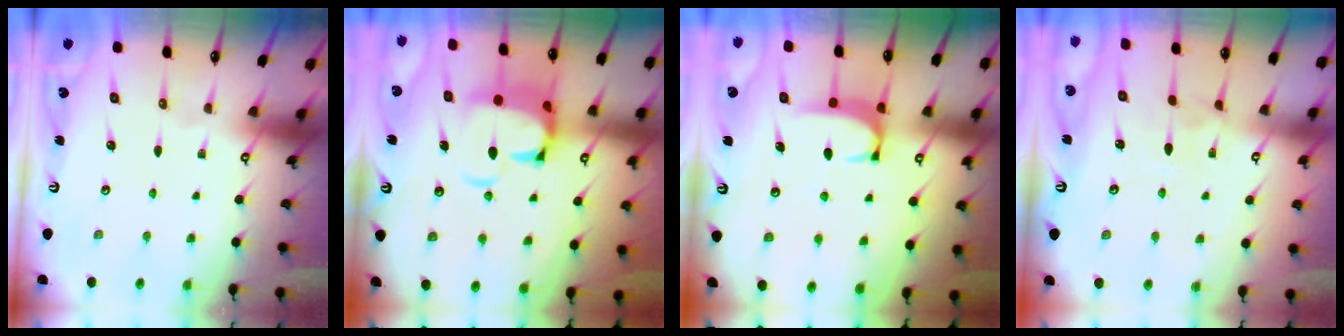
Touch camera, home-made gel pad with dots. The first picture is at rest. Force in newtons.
{"total": 6.9, "press": 6.8, "slide": 1.4}
{"total": 1.9, "press": 1.8, "slide": 0.5}
{"total": 3.4, "press": 3.3, "slide": 0.4}